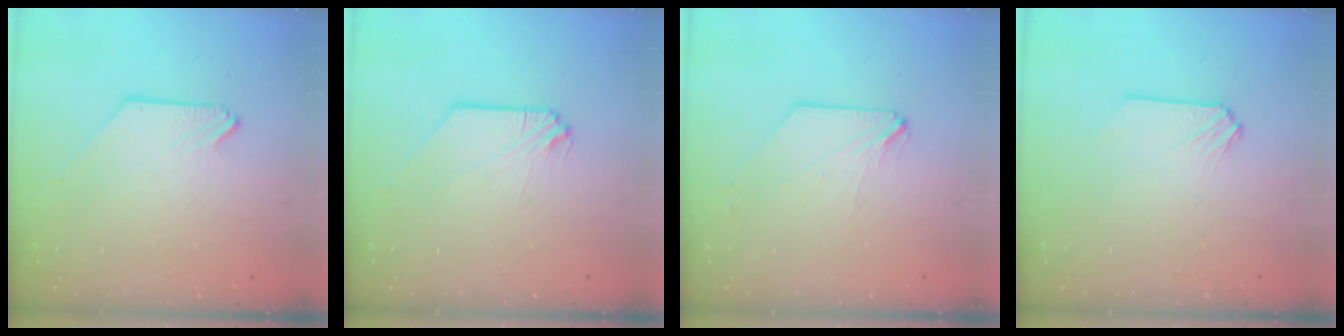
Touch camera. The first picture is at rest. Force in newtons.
{"total": 0.0}
{"total": 1.4, "press": 1.4, "slide": 0.2}
{"total": 0.0}